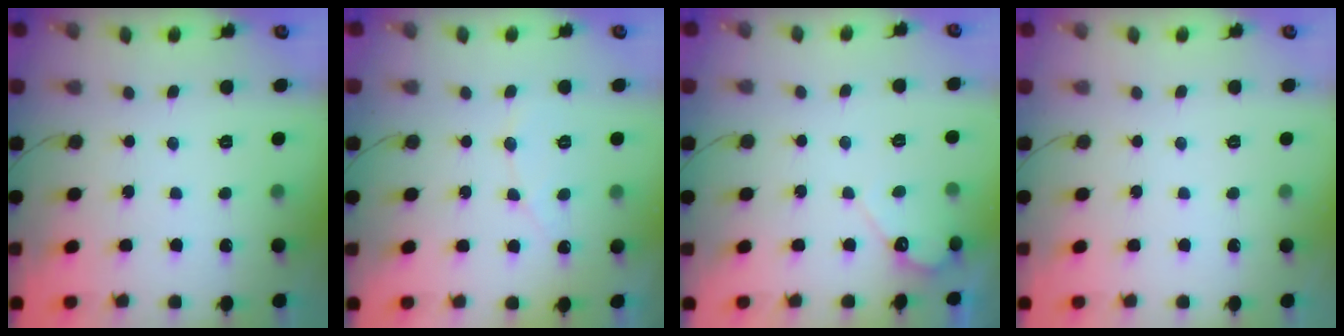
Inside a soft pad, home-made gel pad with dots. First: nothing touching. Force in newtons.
{"total": 4.2, "press": 4.2, "slide": 0.2}
{"total": 4.6, "press": 4.6, "slide": 0.3}
{"total": 0.0}